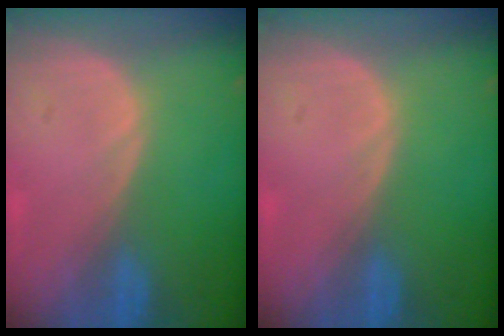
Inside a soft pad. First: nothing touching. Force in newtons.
{"total": 0.0}